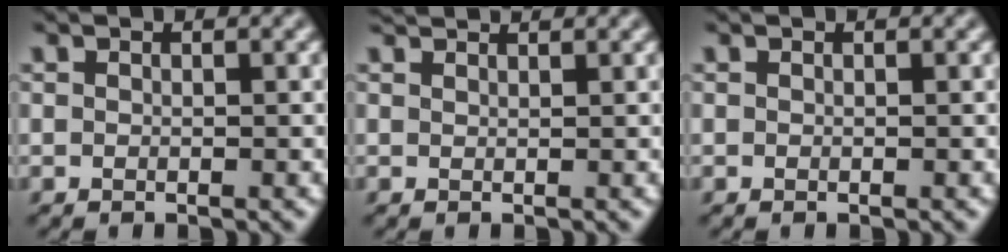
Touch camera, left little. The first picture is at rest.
{"total": 1.5, "force": [1.5, 0.1, 0.2], "torque": [-0.010, 0.012, 0.028]}
{"total": 0.0}